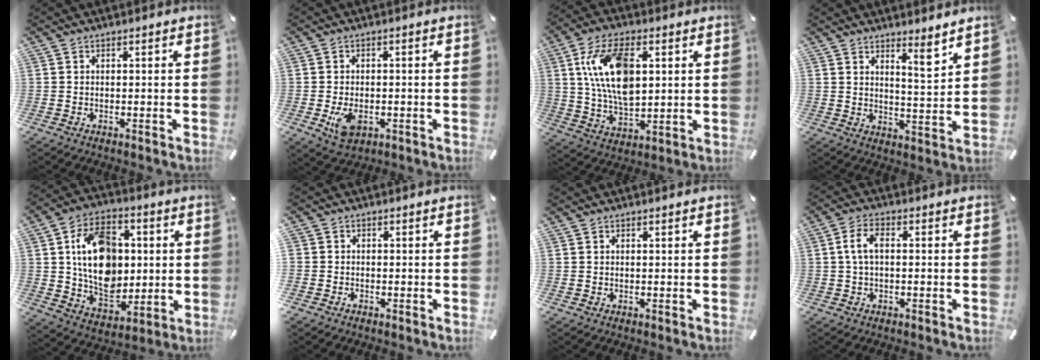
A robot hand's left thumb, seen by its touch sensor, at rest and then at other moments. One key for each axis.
{"total": 5.4, "fx": -1.4, "fy": 3.6, "fz": 3.8, "tx": -0.082, "ty": -0.004, "tz": -0.028}
{"total": 14.8, "fx": 4.1, "fy": 8.4, "fz": 11.5, "tx": -0.245, "ty": -0.003, "tz": 0.068}
{"total": 6.0, "fx": 4.9, "fy": 0.7, "fz": 3.3, "tx": -0.039, "ty": -0.047, "tz": 0.077}
{"total": 16.7, "fx": 1.9, "fy": 12.8, "fz": 10.5, "tx": -0.176, "ty": 0.010, "tz": 0.042}
{"total": 3.1, "fx": -0.4, "fy": 3.0, "fz": -0.3, "tx": 0.012, "ty": 0.007, "tz": -0.009}
{"total": 0.0}
{"total": 5.1, "fx": 0.3, "fy": 2.5, "fz": 4.4, "tx": -0.097, "ty": 0.007, "tz": 0.001}